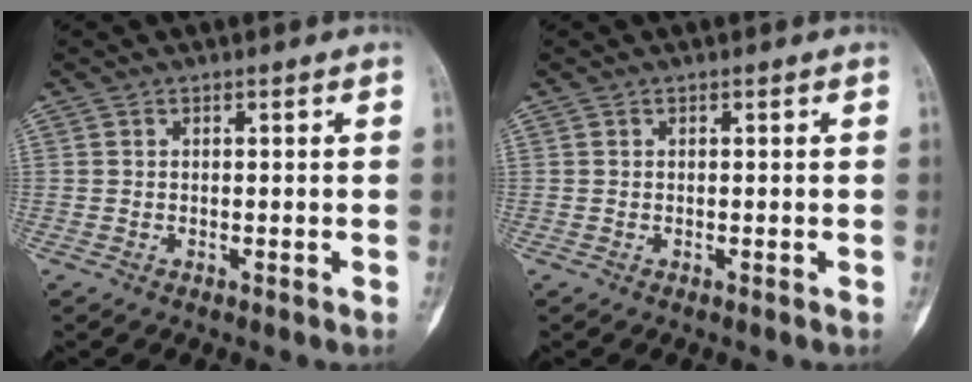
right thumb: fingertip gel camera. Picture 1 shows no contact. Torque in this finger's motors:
{"motor_torque": [0.00, 0.00, 0.00, 0.00, 0.00]}